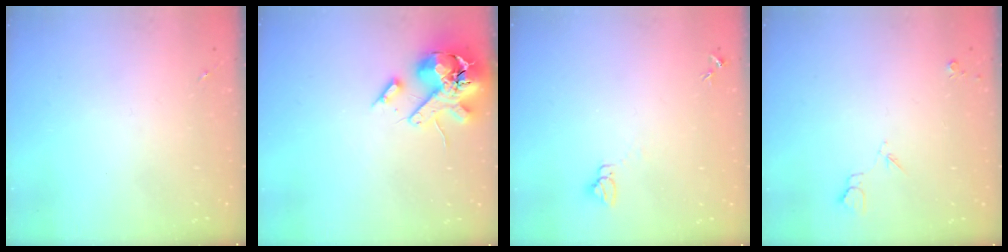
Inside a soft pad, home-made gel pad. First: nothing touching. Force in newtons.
{"total": 17.4, "press": 17.2, "slide": 2.9}
{"total": 3.9, "press": 3.8, "slide": 0.3}
{"total": 5.0, "press": 4.9, "slide": 0.7}